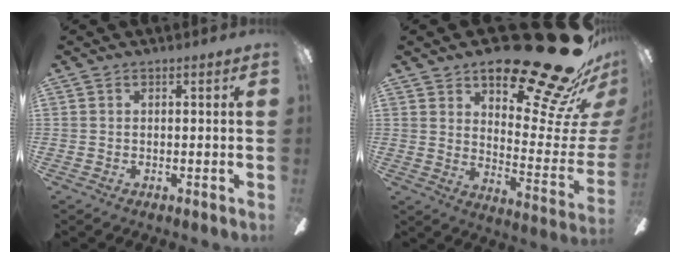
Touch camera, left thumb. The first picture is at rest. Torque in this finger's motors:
{"motor_torque": [1.32, 1.33, 1.43, -1.34, 0.11]}